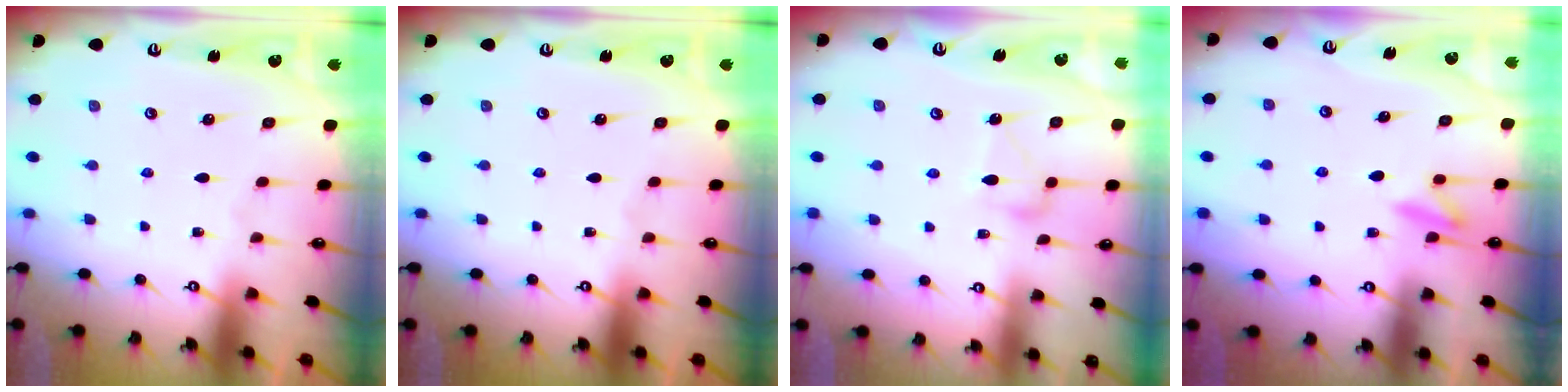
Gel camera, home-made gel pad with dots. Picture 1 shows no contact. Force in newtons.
{"total": 0.0}
{"total": 10.1, "press": 10.0, "slide": 0.4}
{"total": 8.2, "press": 8.1, "slide": 1.2}